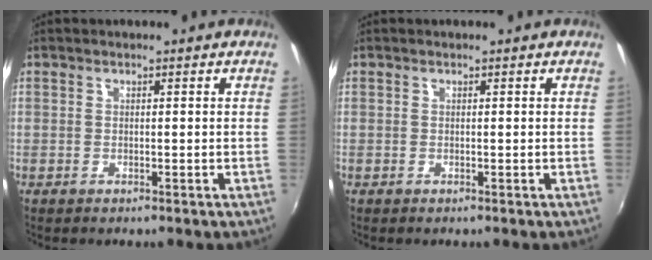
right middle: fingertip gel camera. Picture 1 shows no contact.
{"total": 0.0}